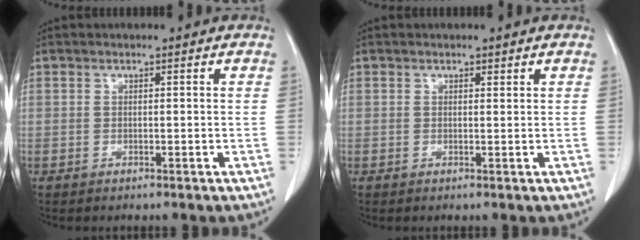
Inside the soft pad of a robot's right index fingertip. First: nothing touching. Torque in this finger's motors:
{"motor_torque": [-0.27, 0.22, 0.00, 0.00]}